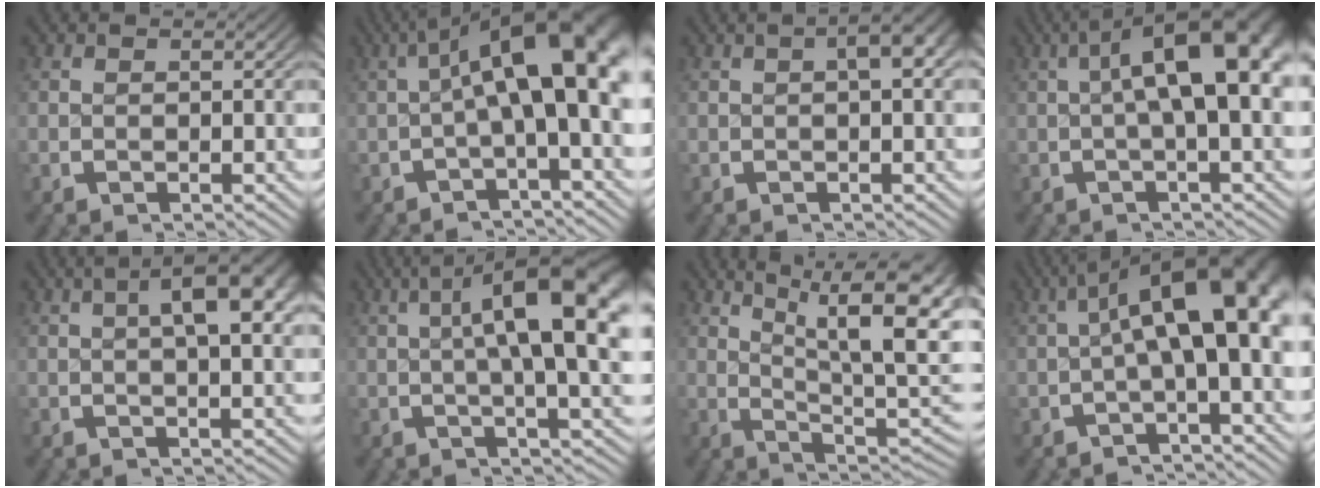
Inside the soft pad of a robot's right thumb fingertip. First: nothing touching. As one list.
[{"total": 11.0, "force": [1.6, 4.6, 9.9], "torque": [-0.122, 0.021, 0.010]}, {"total": 3.7, "force": [1.0, 1.5, 3.2], "torque": [-0.036, 0.016, 0.009]}, {"total": 10.2, "force": [2.4, 3.9, 9.1], "torque": [-0.112, 0.030, 0.018]}, {"total": 7.5, "force": [2.5, 3.2, 6.3], "torque": [-0.067, 0.027, 0.024]}, {"total": 12.2, "force": [3.5, 4.6, 10.8], "torque": [-0.128, 0.030, 0.035]}, {"total": 12.3, "force": [3.0, 6.6, 9.9], "torque": [-0.136, -0.020, 0.050]}, {"total": 11.0, "force": [1.6, 4.8, 9.7], "torque": [-0.121, 0.021, 0.011]}]